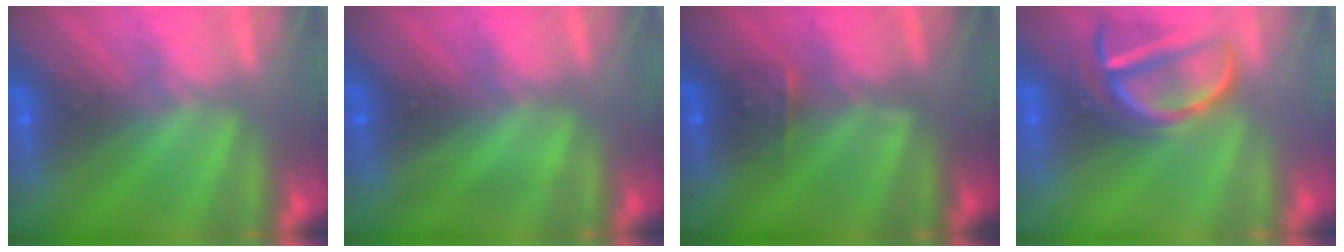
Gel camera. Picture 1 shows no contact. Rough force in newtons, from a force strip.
{"total": 1.7}
{"total": 2.4}
{"total": 4.0}